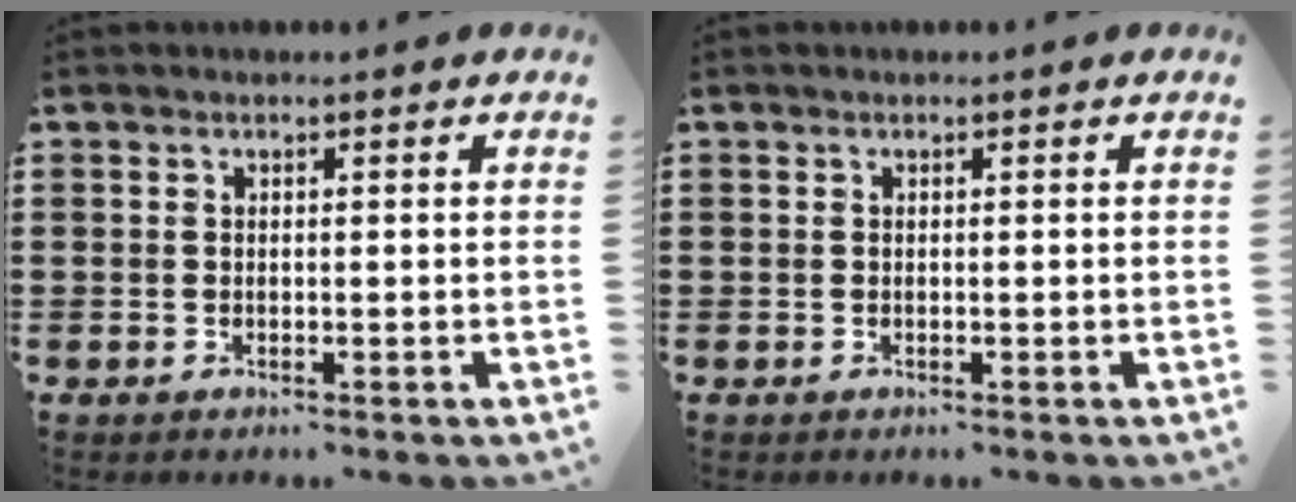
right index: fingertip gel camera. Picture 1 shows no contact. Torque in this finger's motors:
{"motor_torque": [0.00, 0.00, 0.00, -0.01]}